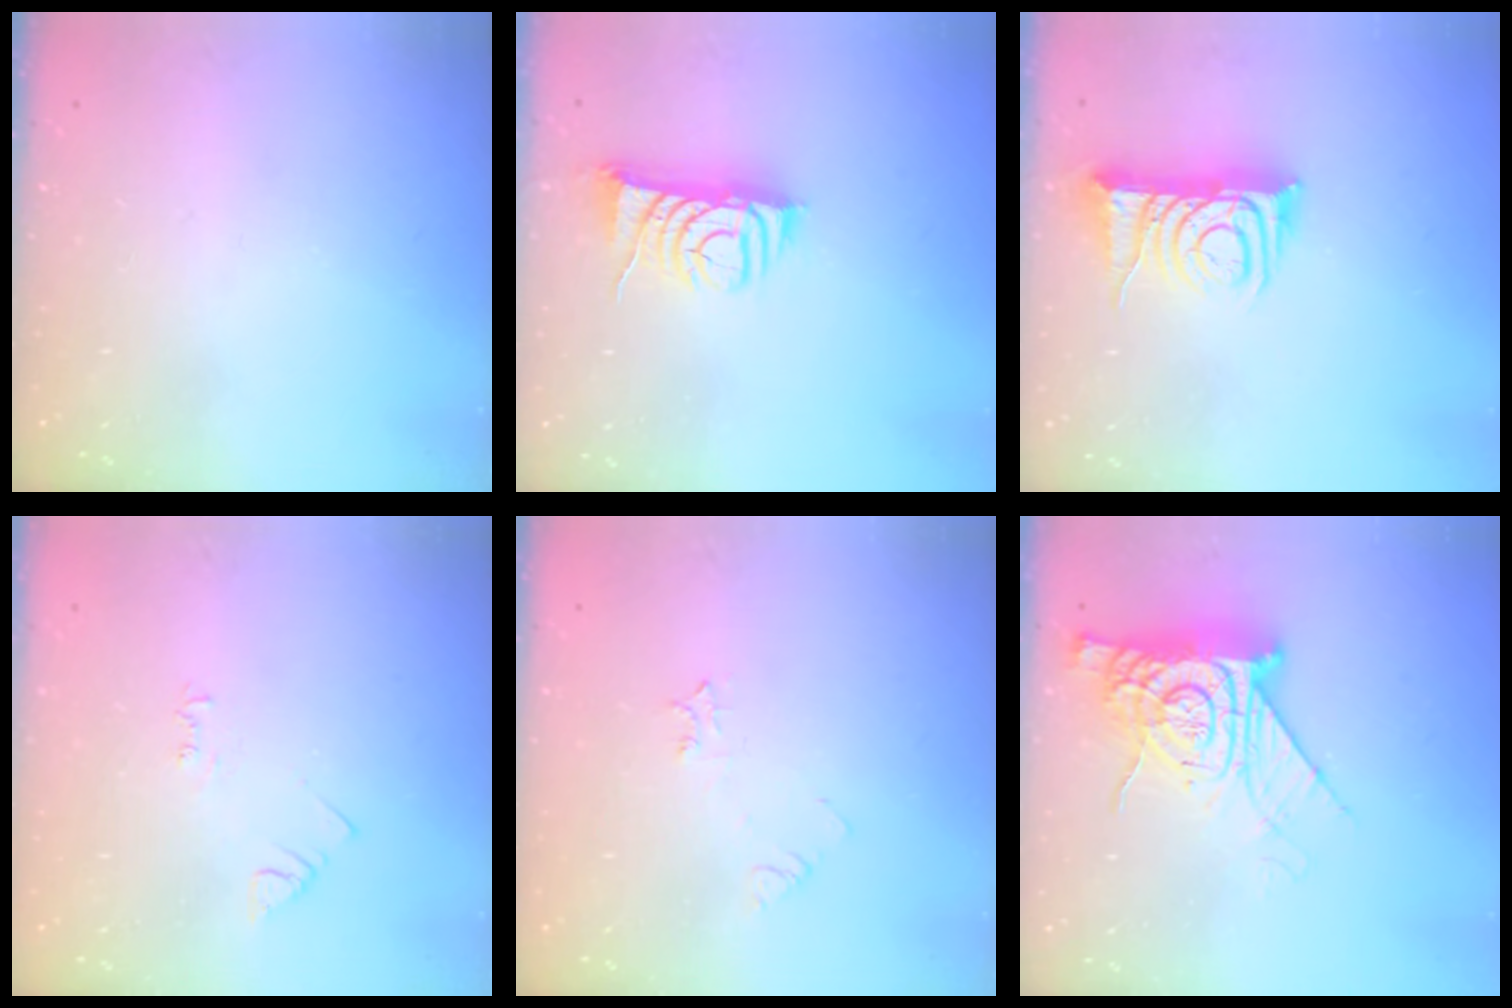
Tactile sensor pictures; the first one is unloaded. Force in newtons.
{"total": 7.8, "press": 7.8, "slide": 0.8}
{"total": 9.0, "press": 9.0, "slide": 1.2}
{"total": 4.7, "press": 4.7, "slide": 0.7}
{"total": 4.5, "press": 4.5, "slide": 0.6}
{"total": 14.3, "press": 14.2, "slide": 1.3}